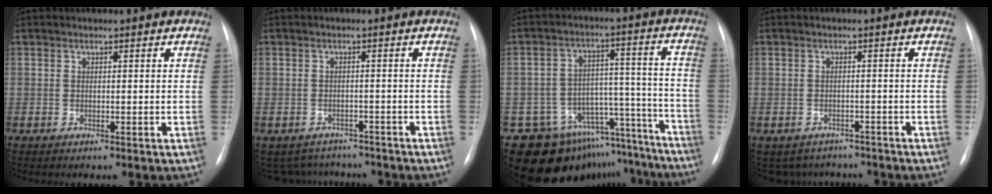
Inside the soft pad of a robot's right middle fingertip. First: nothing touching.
{"total": 7.0, "force": [-6.3, 3.1, 0.3], "torque": [-0.005, 0.017, -0.078]}
{"total": 17.9, "force": [-15.5, 8.4, 3.0], "torque": [-0.024, 0.078, -0.209]}
{"total": 6.0, "force": [-5.3, 2.9, 0.1], "torque": [0.004, 0.013, -0.063]}